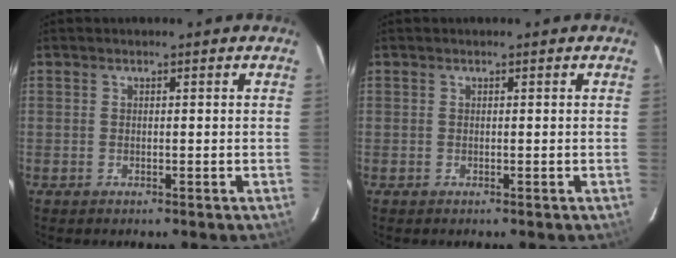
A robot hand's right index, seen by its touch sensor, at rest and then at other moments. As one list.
[{"total": 0.0}]